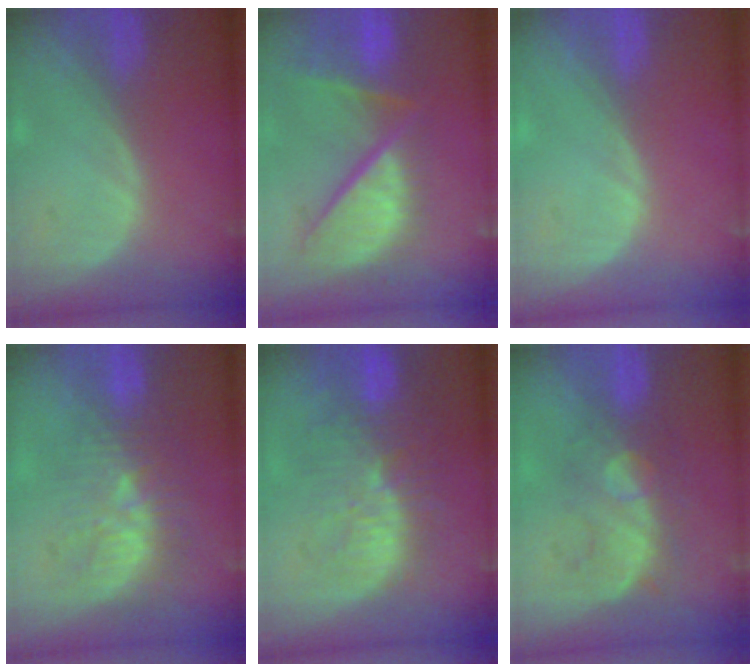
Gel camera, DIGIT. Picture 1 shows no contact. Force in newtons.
{"total": 12.4, "press": 10.1, "slide": 7.1}
{"total": 0.0}
{"total": 10.1, "press": 9.0, "slide": 4.8}
{"total": 11.3, "press": 9.9, "slide": 5.5}
{"total": 8.5, "press": 7.6, "slide": 3.7}